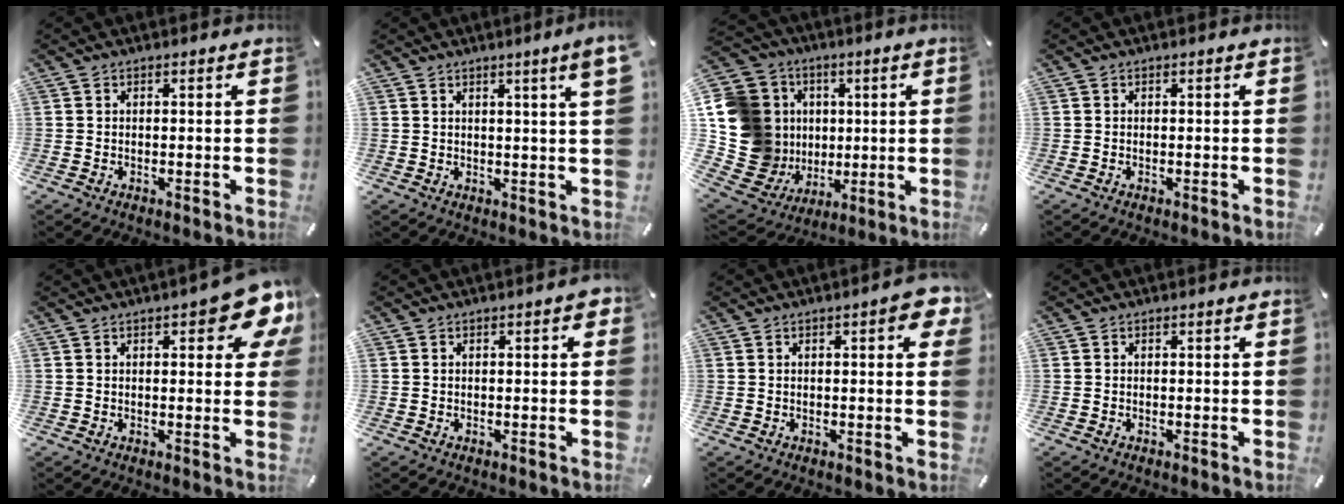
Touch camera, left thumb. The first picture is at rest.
{"total": 4.4, "force": [2.2, 0.1, 3.8], "torque": [-0.059, -0.005, 0.034]}
{"total": 21.5, "force": [1.3, 19.2, 9.7], "torque": [-0.187, -0.022, 0.071]}
{"total": 0.0}
{"total": 9.9, "force": [4.4, 3.5, 8.1], "torque": [-0.100, -0.024, 0.071]}
{"total": 1.4, "force": [0.2, 0.7, 1.2], "torque": [-0.023, 0.006, 0.002]}
{"total": 5.5, "force": [1.7, 1.6, 5.0], "torque": [-0.063, -0.005, 0.022]}
{"total": 0.0}